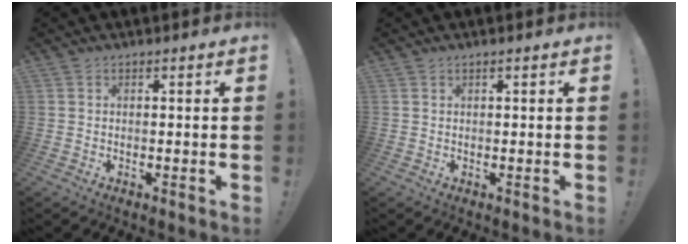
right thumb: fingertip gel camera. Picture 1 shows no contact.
{"total": 0.8, "force": [0.5, 0.0, 0.6], "torque": [-0.009, -0.001, 0.008]}